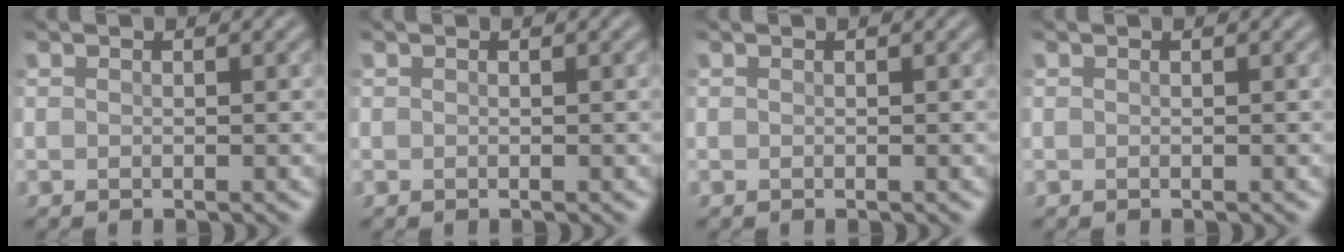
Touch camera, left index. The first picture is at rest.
{"total": 0.0}
{"total": 0.0}
{"total": 0.0}